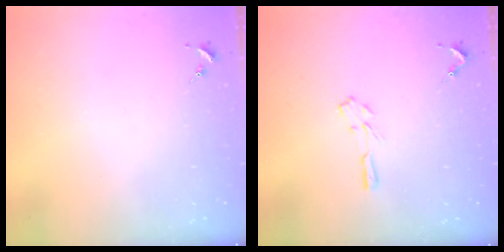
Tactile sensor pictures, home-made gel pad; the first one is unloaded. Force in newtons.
{"total": 3.5, "press": 3.5, "slide": 0.4}